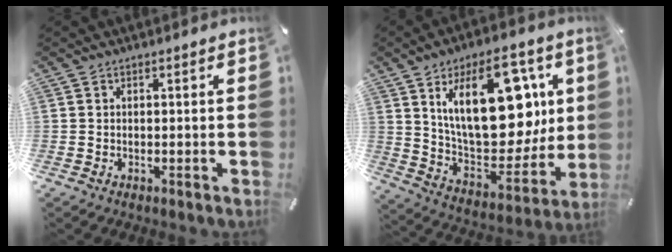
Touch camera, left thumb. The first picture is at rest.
{"total": 24.1, "force": [8.6, 12.8, 18.5], "torque": [-0.310, -0.042, 0.142]}